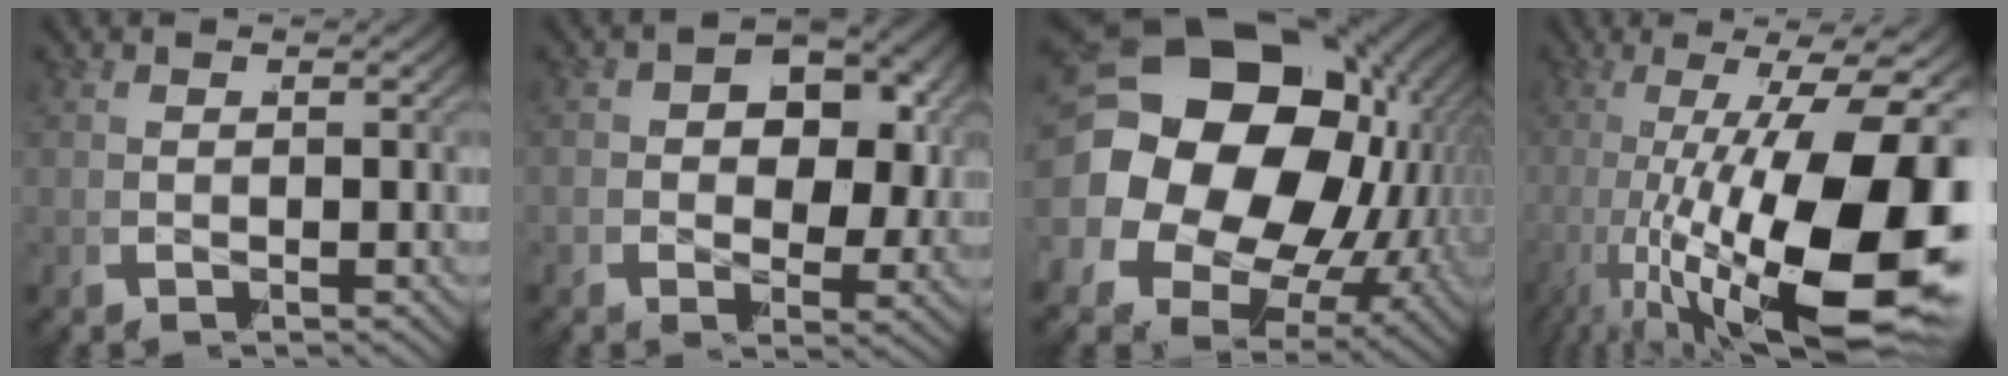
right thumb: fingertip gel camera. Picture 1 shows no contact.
{"total": 8.5, "force": [0.4, 5.4, 6.5], "torque": [-0.089, -0.009, 0.001]}
{"total": 22.7, "force": [0.9, 17.0, 15.0], "torque": [-0.312, -0.036, 0.011]}
{"total": 20.1, "force": [-3.7, 9.6, 17.3], "torque": [-0.292, -0.053, -0.017]}